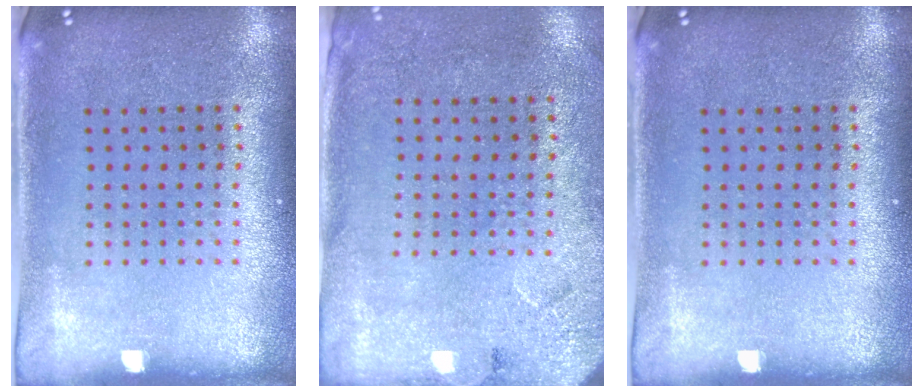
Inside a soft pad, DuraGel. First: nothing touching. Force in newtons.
{"total": 2.7, "press": 2.2, "slide": 1.6}
{"total": 0.0}